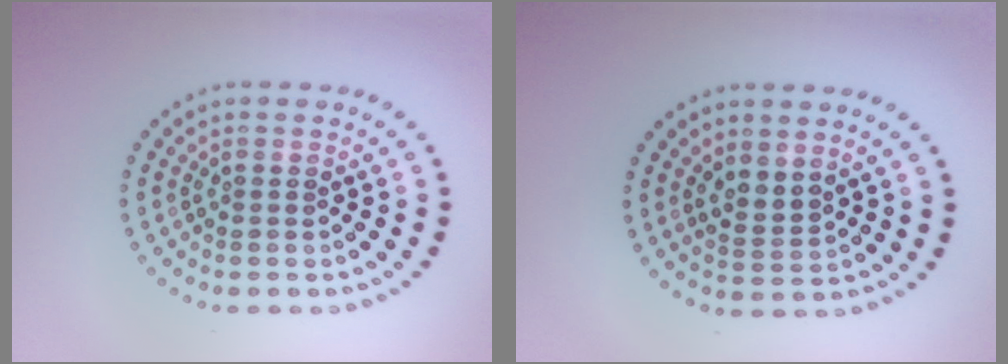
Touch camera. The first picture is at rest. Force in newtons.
{"total": 1.7, "press": 1.5, "slide": 0.9}